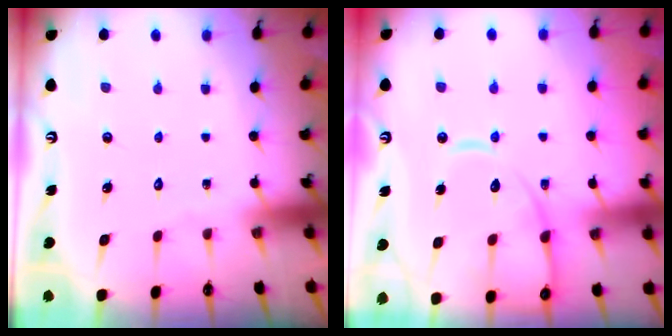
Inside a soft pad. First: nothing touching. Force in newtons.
{"total": 13.0, "press": 13.0, "slide": 1.3}